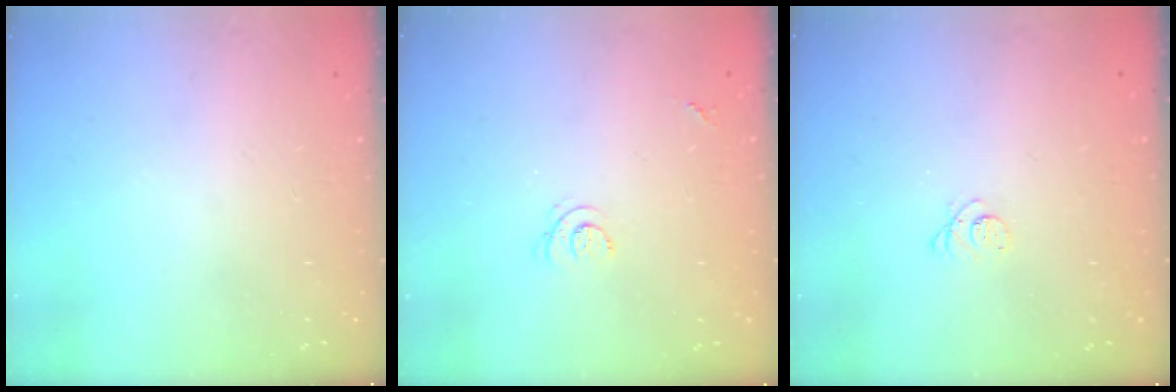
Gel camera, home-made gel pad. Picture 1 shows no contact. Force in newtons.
{"total": 3.7, "press": 3.6, "slide": 0.8}
{"total": 2.3, "press": 2.3, "slide": 0.3}